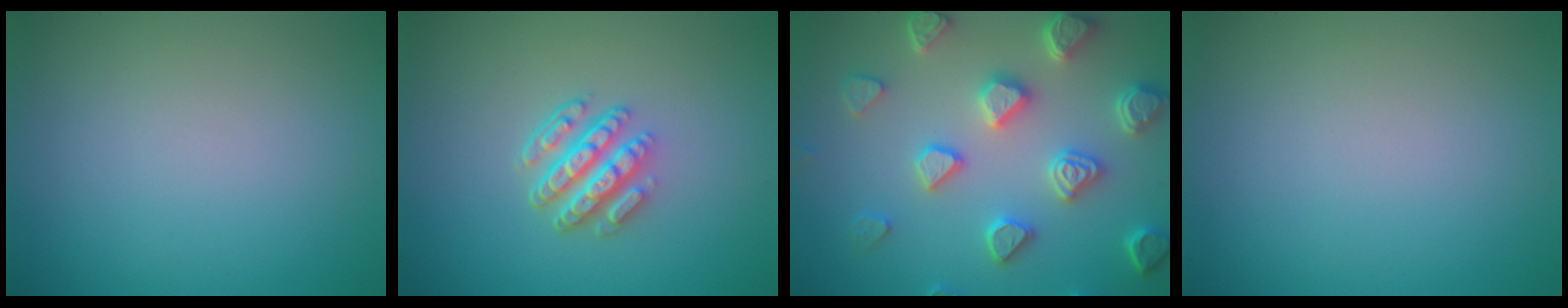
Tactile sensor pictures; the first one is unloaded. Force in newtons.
{"total": 4.6, "press": 3.3, "slide": 3.2}
{"total": 5.5, "press": 5.0, "slide": 2.4}
{"total": 0.0}